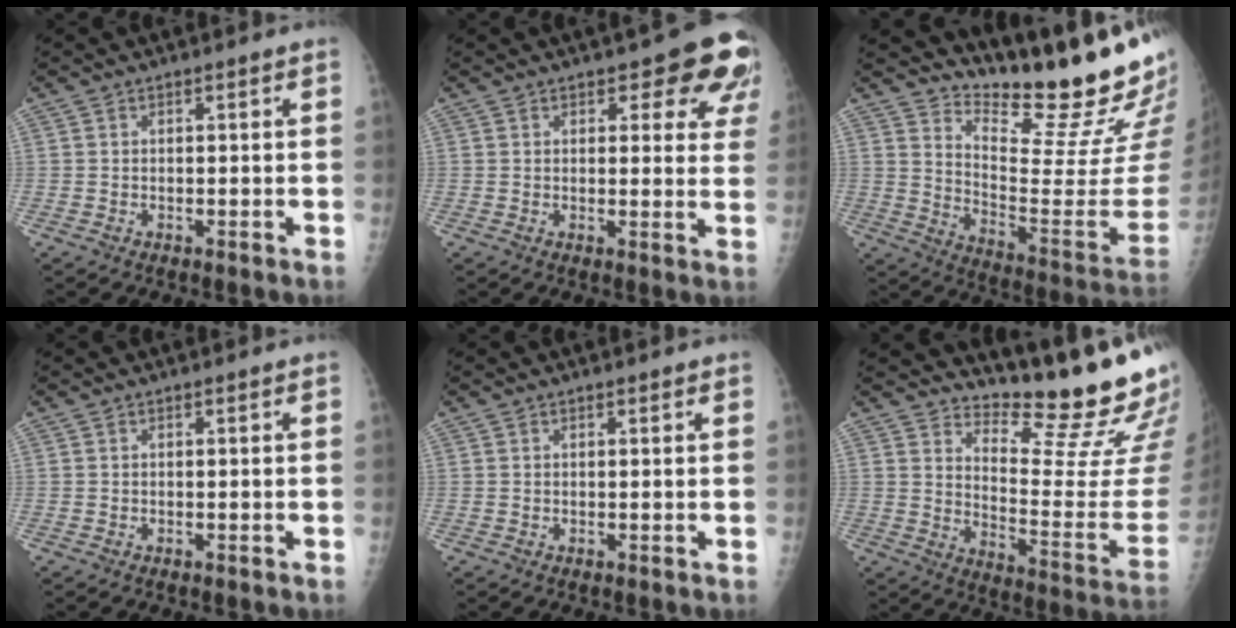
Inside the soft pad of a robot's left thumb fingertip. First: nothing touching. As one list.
[{"total": 10.5, "force": [6.0, 4.4, 7.4], "torque": [-0.041, -0.023, 0.061]}, {"total": 21.8, "force": [19.0, 3.3, 10.2], "torque": [-0.121, -0.179, 0.271]}, {"total": 0.0}, {"total": 0.9, "force": [0.6, 0.3, 0.6], "torque": [-0.008, -0.001, 0.007]}, {"total": 17.5, "force": [15.8, 1.9, 7.4], "torque": [-0.080, -0.179, 0.216]}]